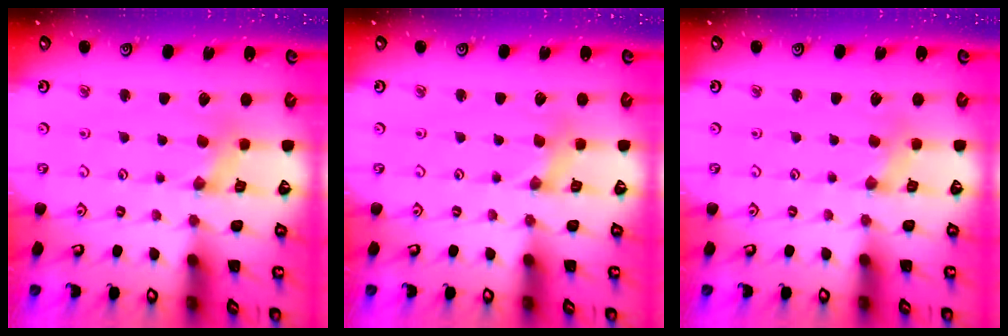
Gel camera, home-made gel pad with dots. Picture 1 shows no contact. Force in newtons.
{"total": 0.0}
{"total": 0.6, "press": 0.6, "slide": 0.1}